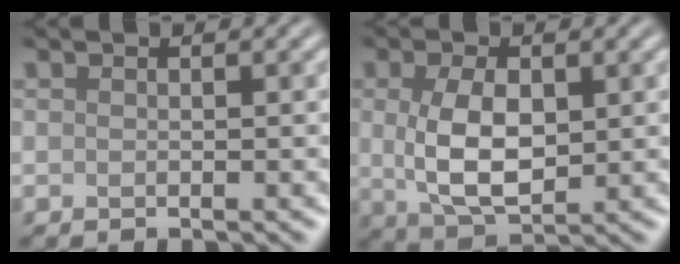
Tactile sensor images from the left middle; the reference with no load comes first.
{"total": 5.8, "force": [0.4, 3.2, 4.8], "torque": [-0.106, -0.003, 0.017]}